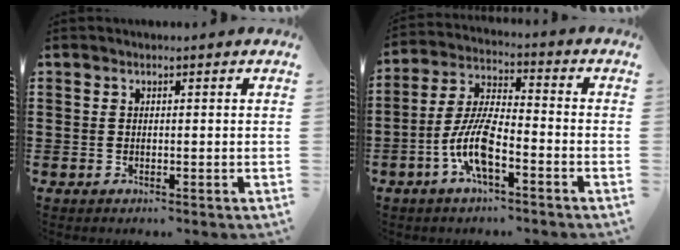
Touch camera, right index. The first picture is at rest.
{"total": 9.1, "force": [-3.9, 3.0, 7.7], "torque": [-0.179, -0.006, -0.078]}